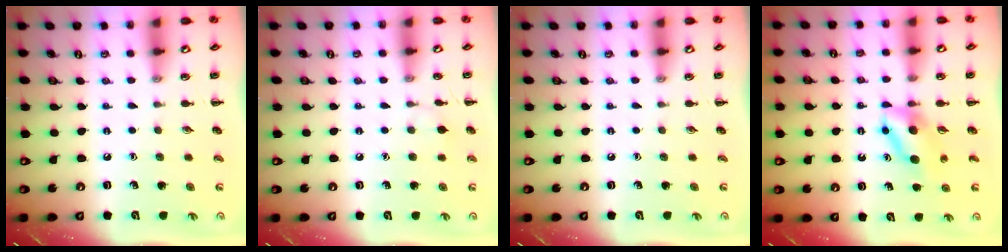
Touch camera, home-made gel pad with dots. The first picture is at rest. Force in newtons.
{"total": 5.5, "press": 5.2, "slide": 1.7}
{"total": 0.0}
{"total": 6.1, "press": 6.1, "slide": 0.9}